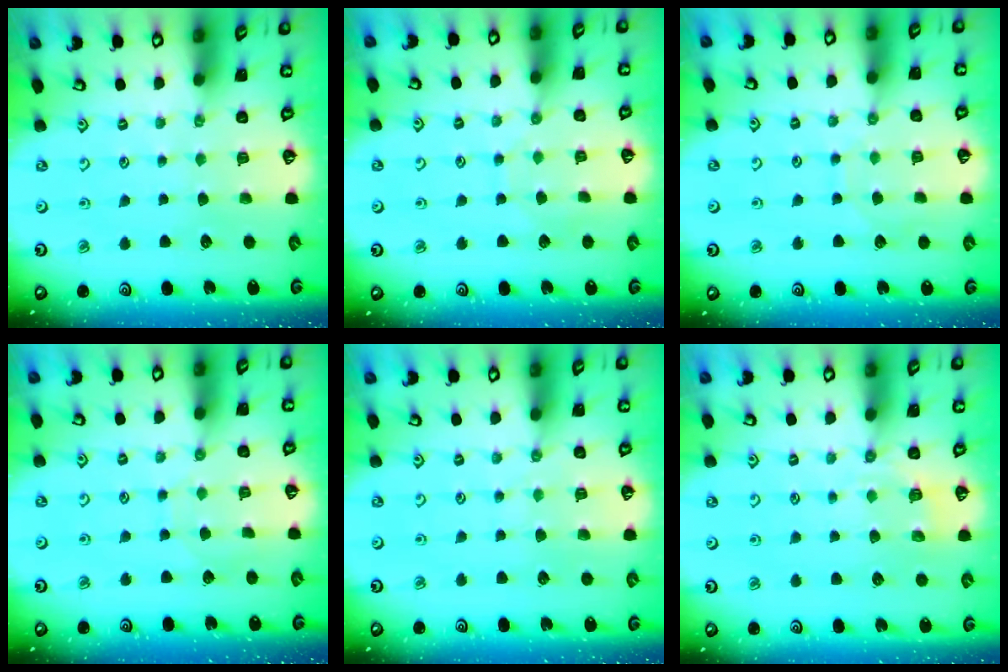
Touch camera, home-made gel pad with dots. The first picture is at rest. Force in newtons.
{"total": 5.0, "press": 5.0, "slide": 0.4}
{"total": 6.8, "press": 6.8, "slide": 0.1}
{"total": 4.2, "press": 4.2, "slide": 0.5}
{"total": 3.9, "press": 3.8, "slide": 0.6}
{"total": 5.1, "press": 4.8, "slide": 1.5}